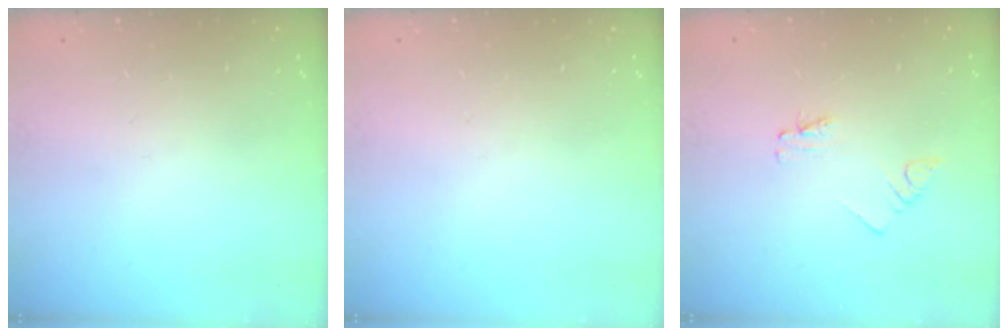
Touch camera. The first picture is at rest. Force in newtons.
{"total": 0.0}
{"total": 1.6, "press": 1.6, "slide": 0.2}